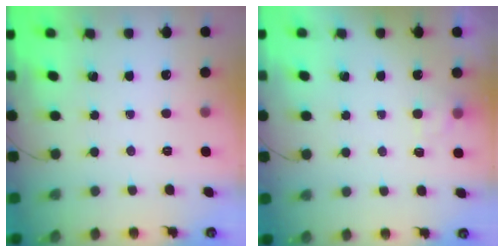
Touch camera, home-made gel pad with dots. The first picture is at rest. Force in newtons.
{"total": 2.7, "press": 2.3, "slide": 1.4}